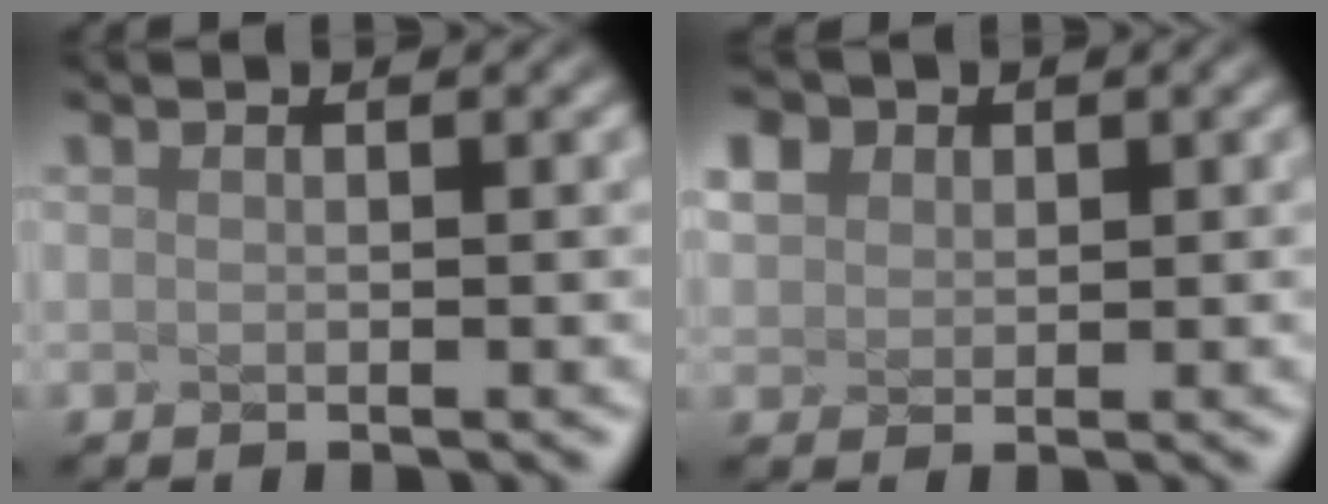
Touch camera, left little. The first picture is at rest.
{"total": 0.8, "force": [0.0, 0.3, -0.8], "torque": [-0.027, 0.000, 0.041]}